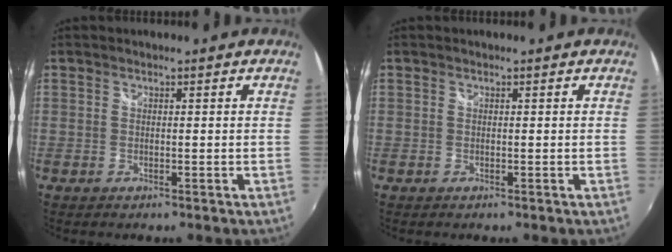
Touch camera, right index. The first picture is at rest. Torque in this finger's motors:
{"motor_torque": [0.00, 0.00, 0.00, 0.00]}